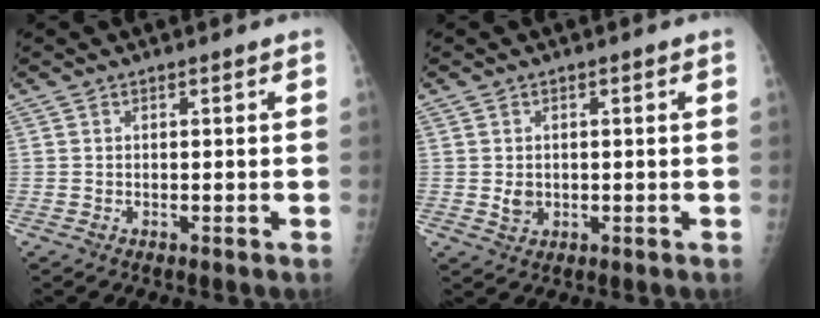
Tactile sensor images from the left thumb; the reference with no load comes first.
{"total": 2.4, "force": [0.0, 2.0, 1.3], "torque": [-0.013, -0.001, 0.006]}